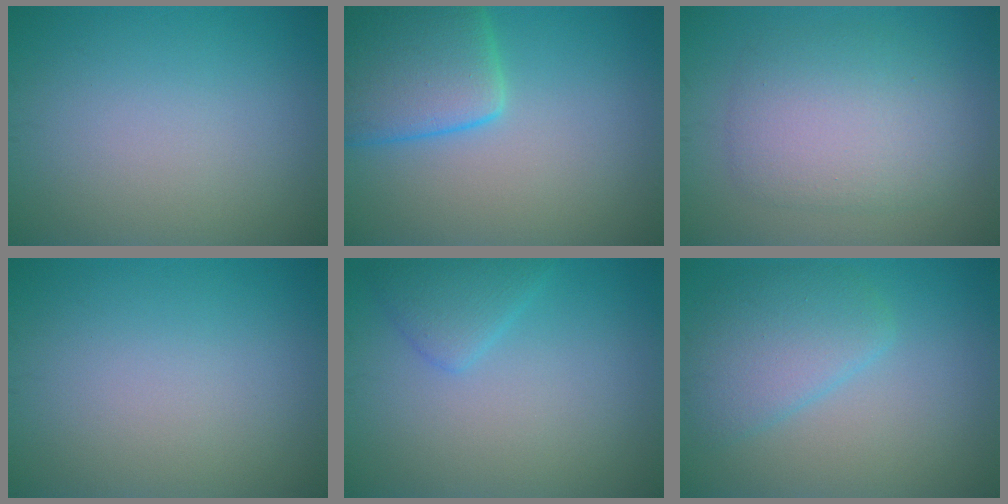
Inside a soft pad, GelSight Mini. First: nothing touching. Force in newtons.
{"total": 6.9, "press": 6.9, "slide": 0.5}
{"total": 5.4, "press": 5.3, "slide": 0.2}
{"total": 0.0}
{"total": 2.3, "press": 2.3, "slide": 0.1}
{"total": 4.2, "press": 4.2, "slide": 0.3}